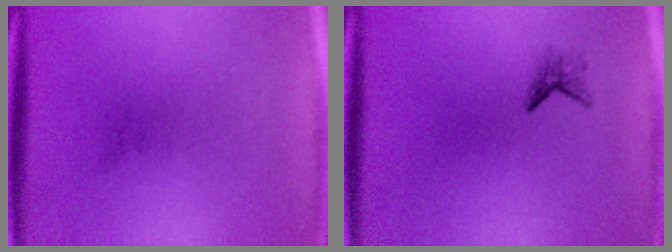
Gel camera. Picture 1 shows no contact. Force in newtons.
{"total": 1.2}